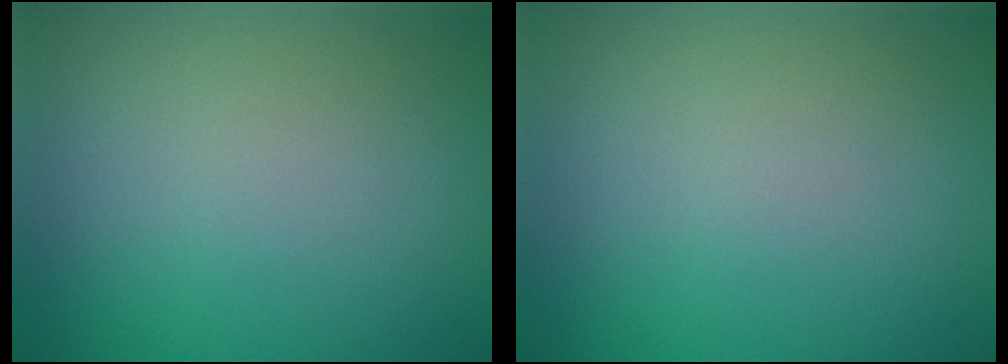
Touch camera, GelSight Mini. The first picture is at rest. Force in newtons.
{"total": 0.0}